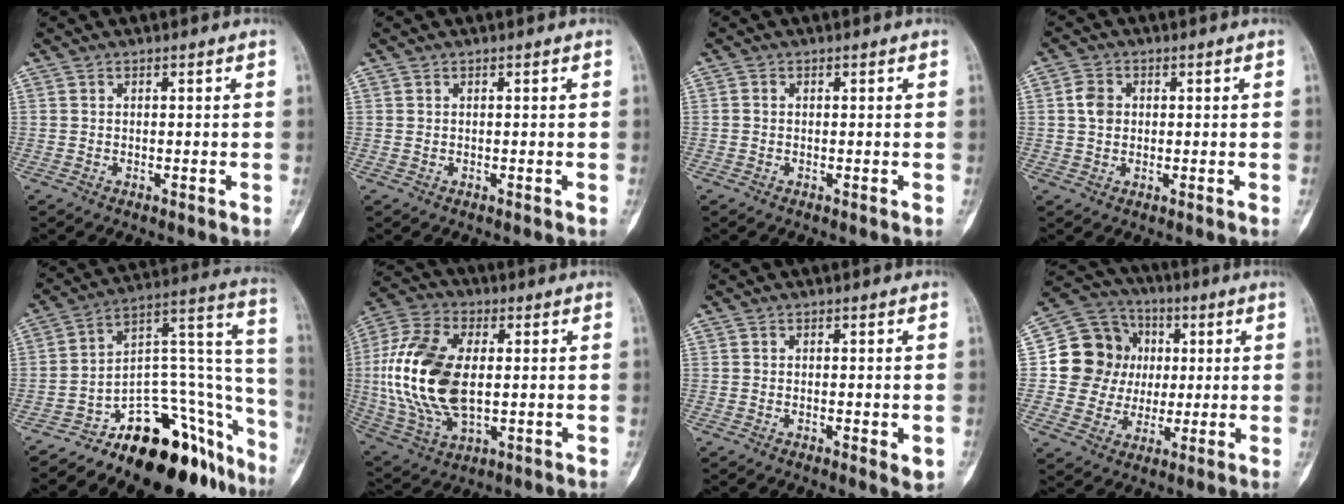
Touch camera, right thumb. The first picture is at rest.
{"total": 0.0}
{"total": 0.5, "force": [-0.1, 0.5, 0.2], "torque": [-0.004, 0.001, -0.004]}
{"total": 3.9, "force": [0.5, 3.1, 2.2], "torque": [-0.035, 0.002, 0.006]}
{"total": 24.5, "force": [-15.9, 10.4, 15.6], "torque": [-0.103, 0.143, -0.238]}
{"total": 20.3, "force": [0.8, 11.4, 16.8], "torque": [-0.358, -0.003, 0.020]}
{"total": 2.9, "force": [-0.6, 1.1, 2.6], "torque": [-0.035, -0.007, -0.007]}
{"total": 14.8, "force": [1.7, 13.6, 5.6], "torque": [-0.059, 0.017, 0.033]}